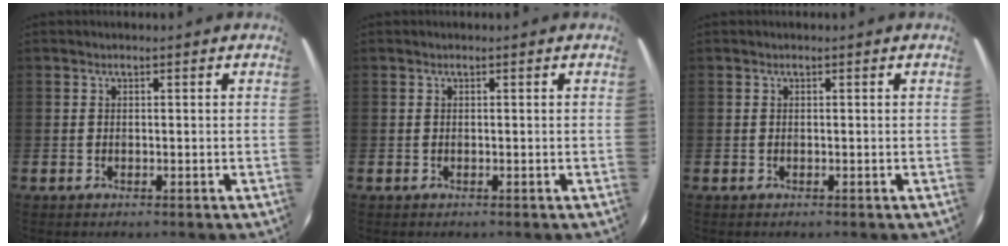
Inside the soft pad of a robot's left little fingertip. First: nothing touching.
{"total": 0.0}
{"total": 0.0}